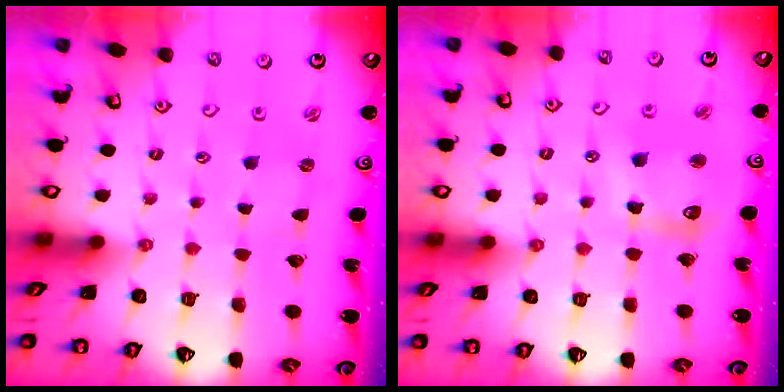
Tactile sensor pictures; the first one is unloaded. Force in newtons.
{"total": 10.4, "press": 10.3, "slide": 1.4}